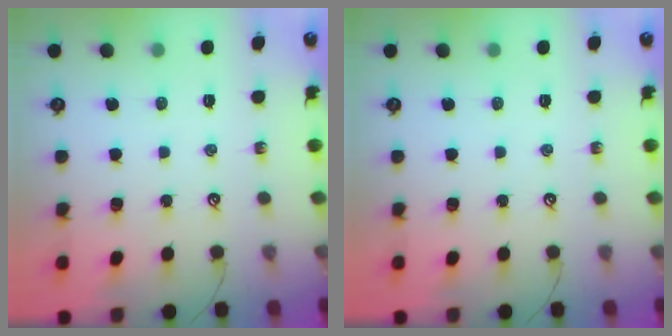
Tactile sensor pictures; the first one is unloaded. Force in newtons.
{"total": 0.0}